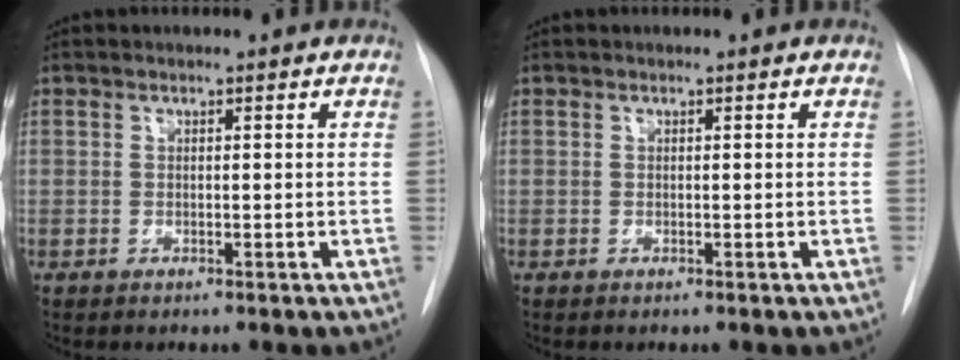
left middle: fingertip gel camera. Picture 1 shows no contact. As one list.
[{"total": 0.0}]